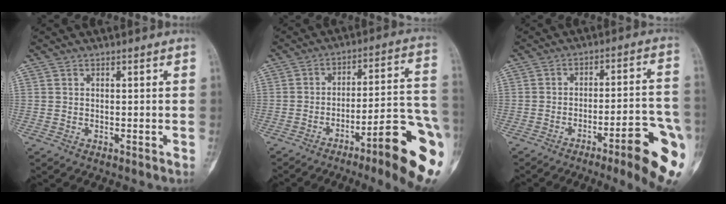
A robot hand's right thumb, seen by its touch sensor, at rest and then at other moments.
{"total": 21.0, "force": [-9.6, 3.4, 18.4], "torque": [-0.191, 0.061, -0.138]}
{"total": 15.8, "force": [-7.5, 2.6, 13.6], "torque": [-0.144, 0.039, -0.097]}